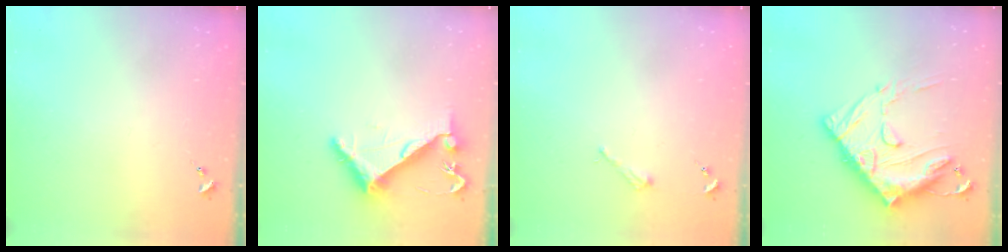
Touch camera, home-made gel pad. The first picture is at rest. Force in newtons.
{"total": 7.9, "press": 7.9, "slide": 0.4}
{"total": 2.2, "press": 2.2, "slide": 0.3}
{"total": 21.5, "press": 21.4, "slide": 2.1}